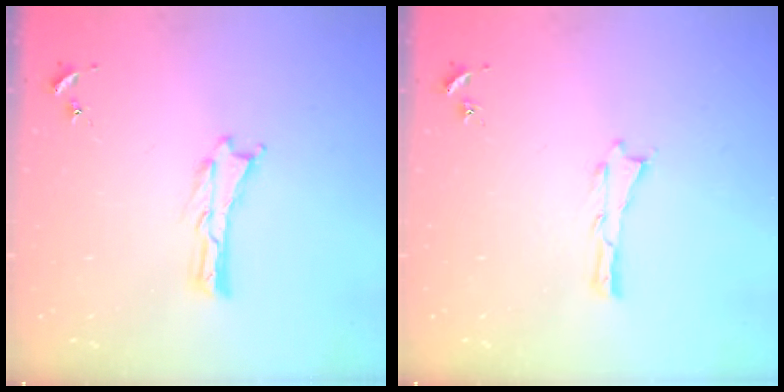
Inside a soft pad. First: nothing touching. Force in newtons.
{"total": 0.0}